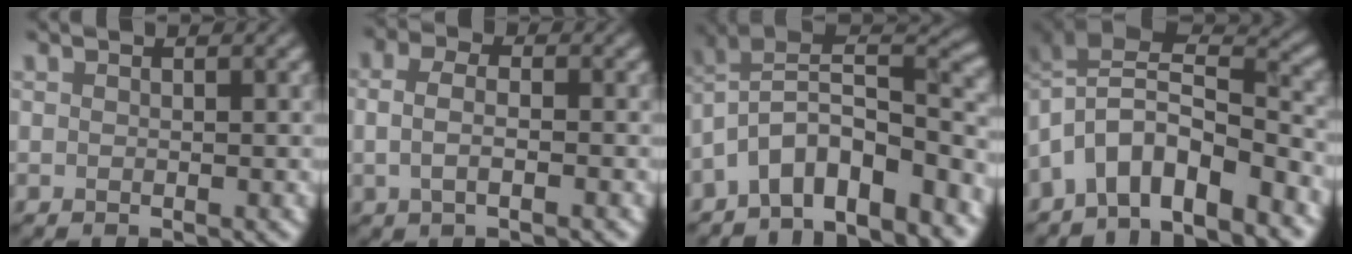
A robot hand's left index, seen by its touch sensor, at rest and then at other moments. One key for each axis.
{"total": 3.0, "fx": -0.2, "fy": 1.5, "fz": 2.6, "tx": -0.043, "ty": 0.002, "tz": -0.015}
{"total": 9.7, "fx": -5.4, "fy": 4.1, "fz": 6.9, "tx": -0.103, "ty": 0.014, "tz": -0.104}
{"total": 8.5, "fx": -4.7, "fy": 3.9, "fz": 6.0, "tx": -0.097, "ty": 0.014, "tz": -0.088}